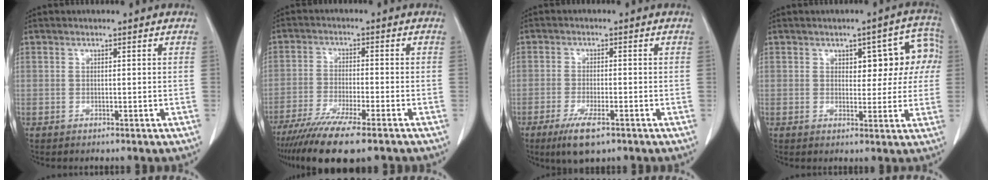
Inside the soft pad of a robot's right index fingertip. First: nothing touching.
{"total": 12.3, "force": [-9.3, 1.2, 8.1], "torque": [-0.136, -0.030, -0.151]}
{"total": 5.8, "force": [-3.5, 1.3, 4.5], "torque": [-0.086, -0.012, -0.053]}
{"total": 7.9, "force": [1.8, 4.0, 6.5], "torque": [-0.060, 0.033, 0.022]}